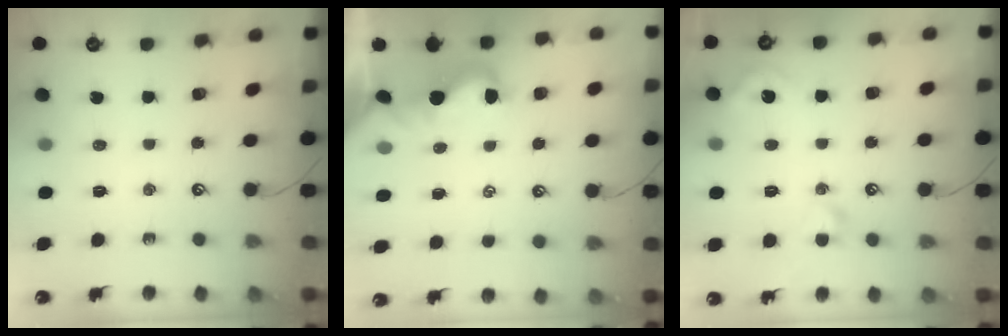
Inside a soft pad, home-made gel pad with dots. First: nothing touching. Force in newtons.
{"total": 1.1, "press": 0.9, "slide": 0.6}
{"total": 4.9, "press": 4.8, "slide": 1.0}